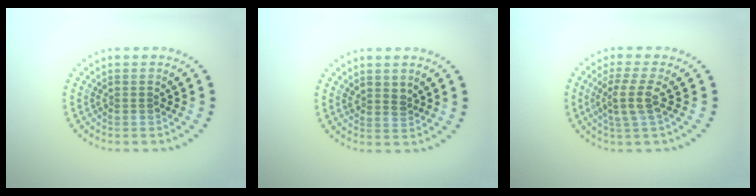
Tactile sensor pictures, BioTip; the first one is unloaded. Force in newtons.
{"total": 1.2, "press": 1.0, "slide": 0.7}
{"total": 3.0, "press": 2.3, "slide": 1.8}